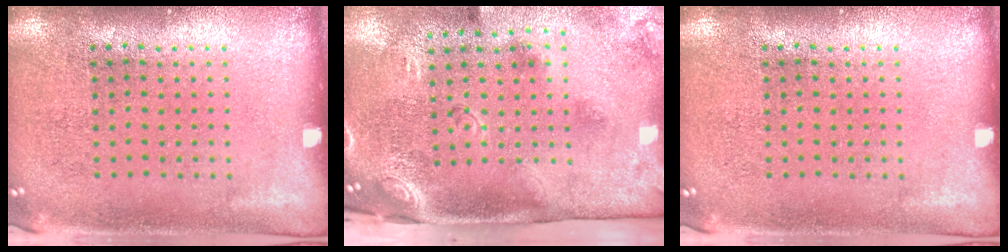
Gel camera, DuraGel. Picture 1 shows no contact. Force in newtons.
{"total": 3.0, "press": 1.9, "slide": 2.3}
{"total": 0.0}